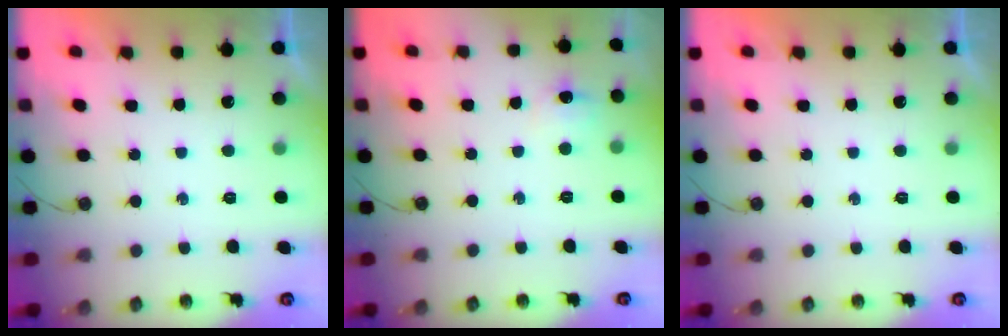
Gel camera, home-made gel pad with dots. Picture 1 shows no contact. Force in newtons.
{"total": 6.8, "press": 6.8, "slide": 0.8}
{"total": 0.0}